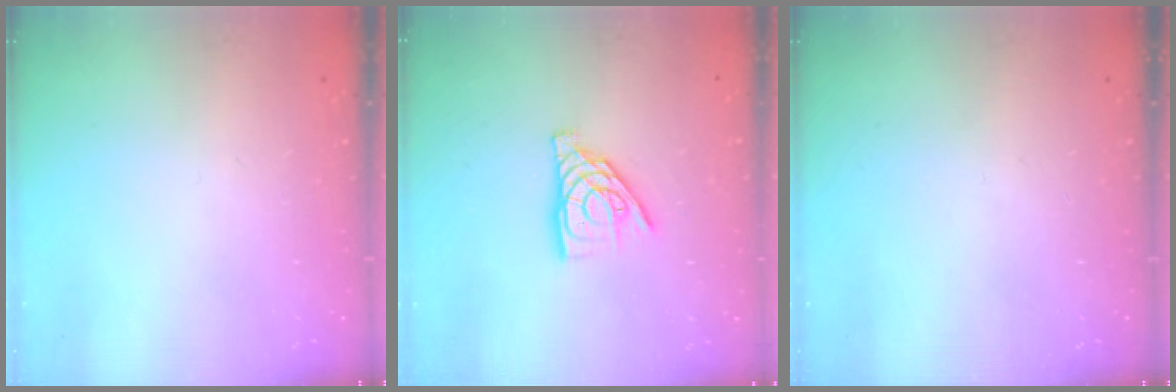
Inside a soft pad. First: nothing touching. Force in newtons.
{"total": 10.8, "press": 10.8, "slide": 0.8}
{"total": 0.0}